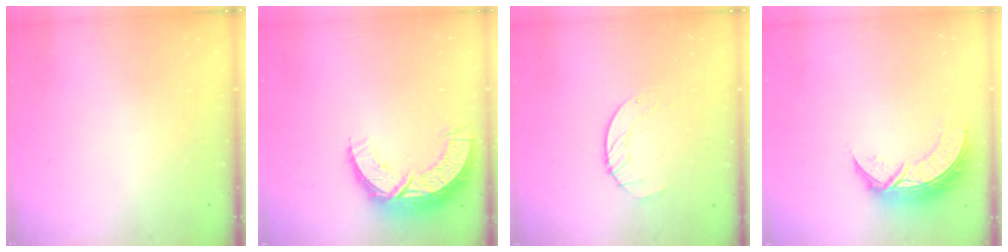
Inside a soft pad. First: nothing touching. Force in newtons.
{"total": 11.6, "press": 11.6, "slide": 0.7}
{"total": 3.5, "press": 3.4, "slide": 0.4}
{"total": 9.2, "press": 9.2, "slide": 0.6}